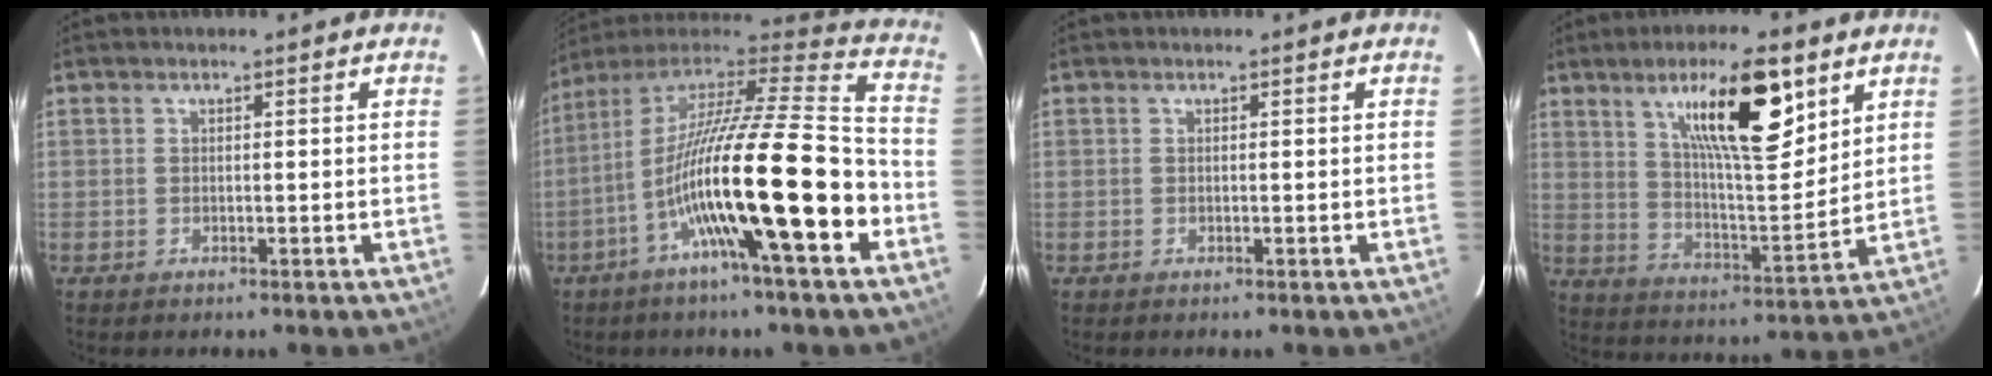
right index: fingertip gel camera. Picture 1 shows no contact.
{"total": 23.5, "force": [-7.7, 1.1, 22.1], "torque": [-0.373, -0.012, -0.138]}
{"total": 0.0}
{"total": 15.1, "force": [8.0, 3.0, 12.5], "torque": [-0.207, -0.001, 0.138]}